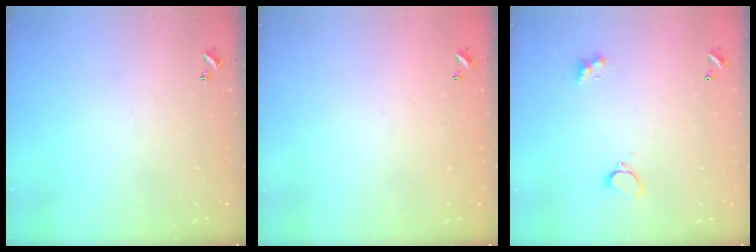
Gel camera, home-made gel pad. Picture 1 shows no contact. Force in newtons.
{"total": 2.8, "press": 2.8, "slide": 0.1}
{"total": 2.2, "press": 2.1, "slide": 0.6}